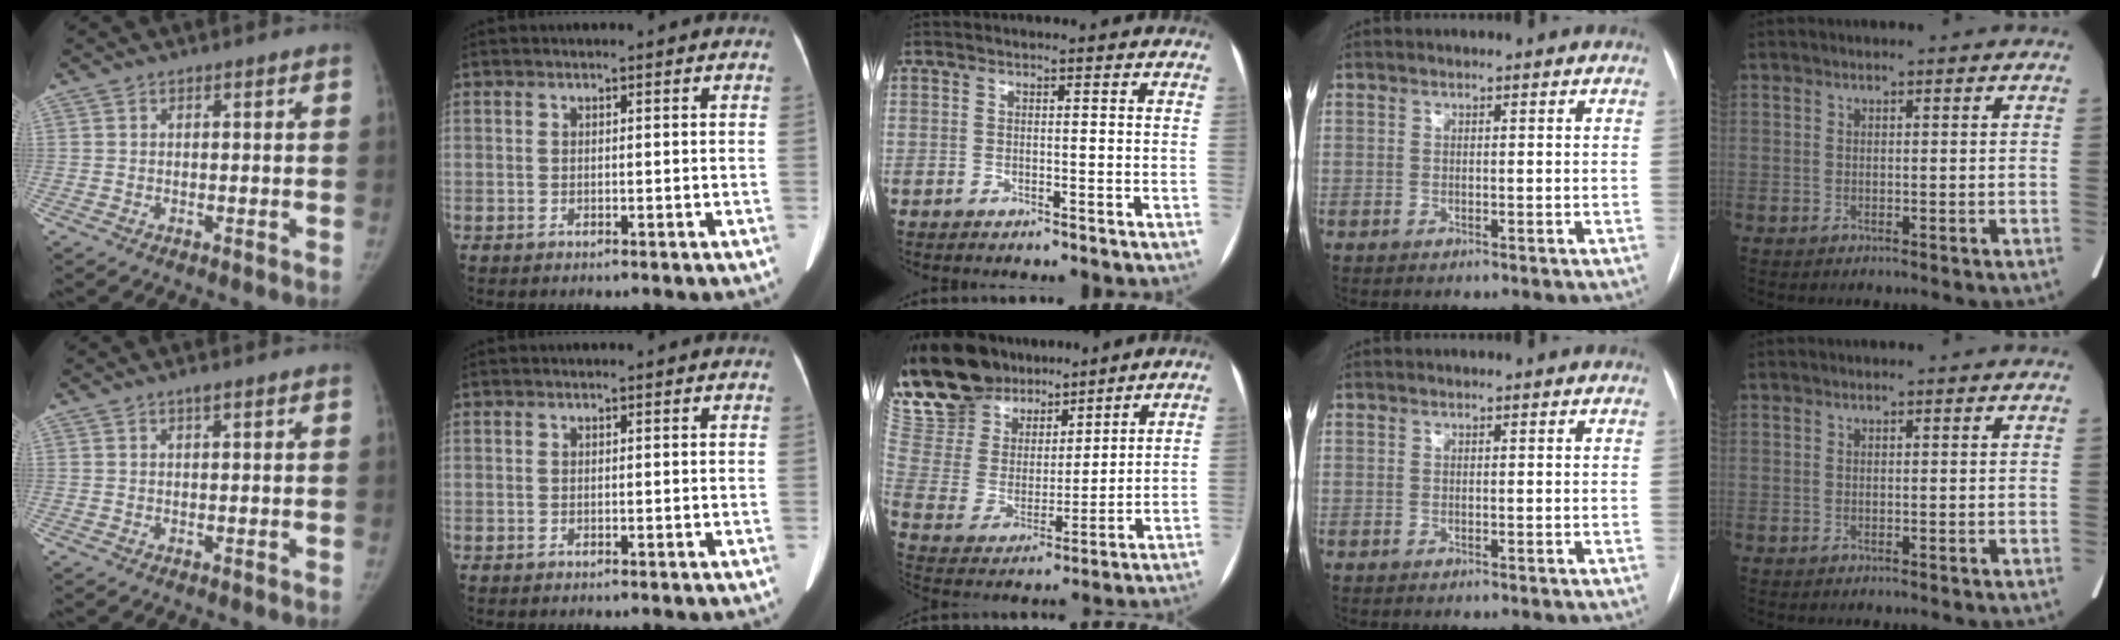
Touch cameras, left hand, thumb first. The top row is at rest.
{"thumb": {"total": 0.9, "force": [0.5, 0.1, 0.7], "torque": [-0.010, 0.003, 0.009]}, "middle": {"total": 16.6, "force": [14.0, 7.2, 5.0], "torque": [-0.102, 0.025, 0.266]}}